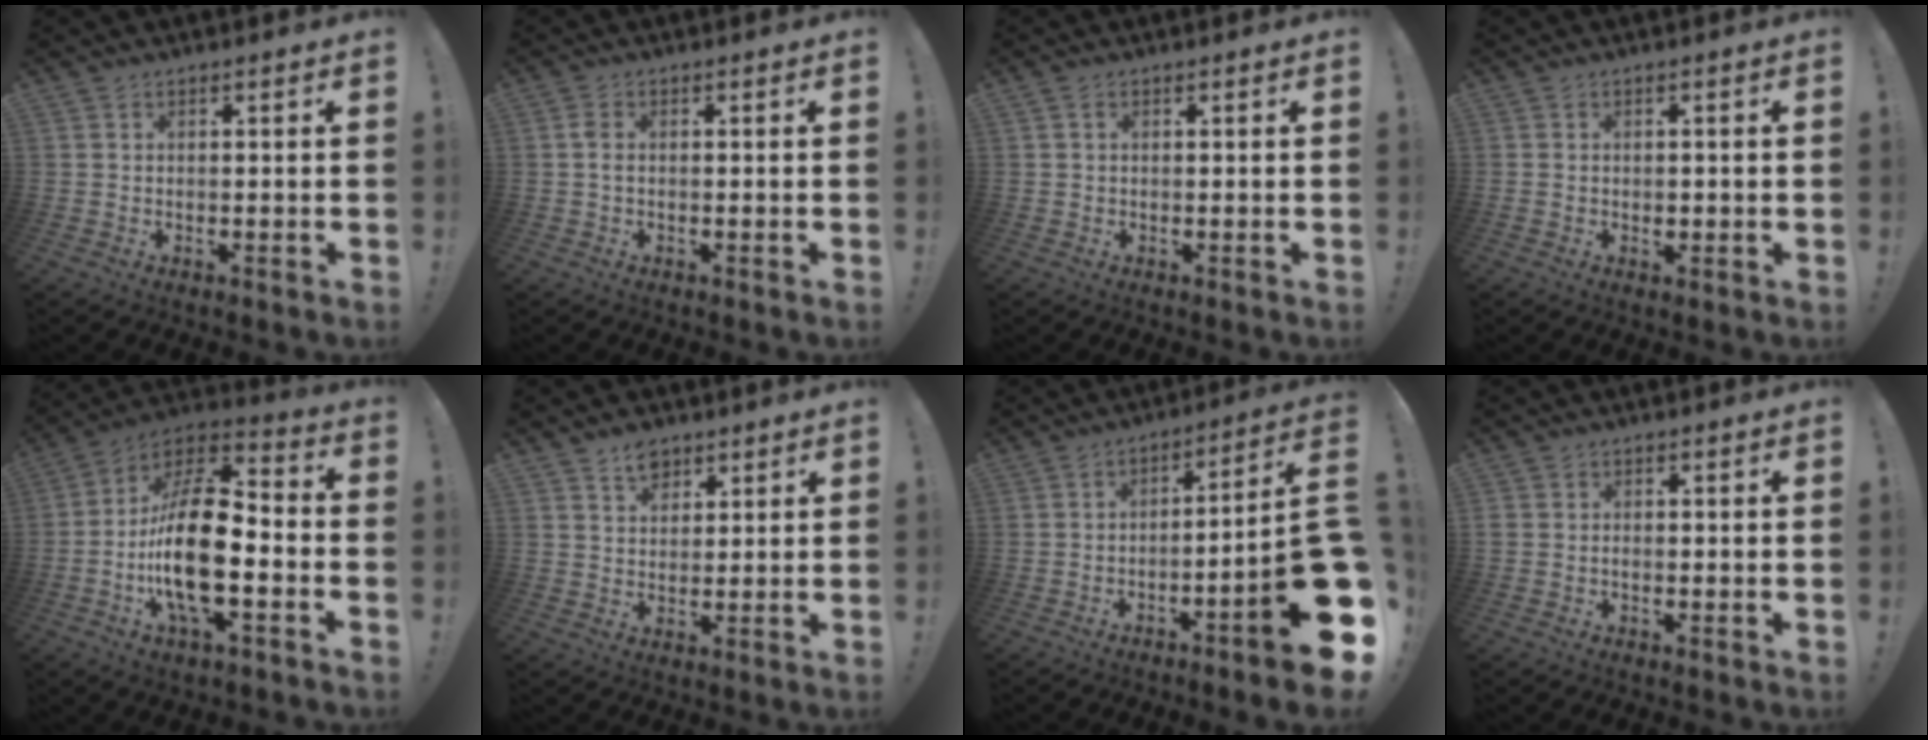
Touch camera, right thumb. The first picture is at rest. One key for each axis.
{"total": 2.2, "fx": 0.2, "fy": 1.2, "fz": 1.8, "tx": -0.046, "ty": 0.011, "tz": 0.005}
{"total": 0.8, "fx": 0.3, "fy": 0.6, "fz": 0.4, "tx": -0.009, "ty": 0.002, "tz": 0.006}
{"total": 0.7, "fx": -0.3, "fy": 0.5, "fz": 0.3, "tx": -0.002, "ty": 0.000, "tz": -0.006}
{"total": 21.6, "fx": -4.9, "fy": 9.0, "fz": 19.0, "tx": -0.371, "ty": 0.022, "tz": -0.080}
{"total": 5.6, "fx": 3.8, "fy": 3.8, "fz": 1.8, "tx": -0.026, "ty": -0.013, "tz": 0.069}
{"total": 16.0, "fx": -6.3, "fy": 1.5, "fz": 14.6, "tx": -0.196, "ty": 0.019, "tz": -0.103}
{"total": 0.8, "fx": -0.6, "fy": 0.6, "fz": 0.1, "tx": -0.006, "ty": 0.004, "tz": -0.010}